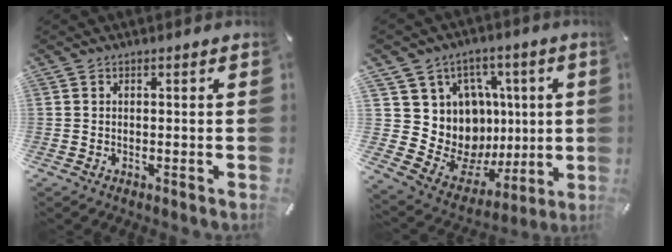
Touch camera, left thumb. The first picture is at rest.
{"total": 13.2, "force": [1.9, 12.7, 2.9], "torque": [-0.032, -0.045, 0.071]}